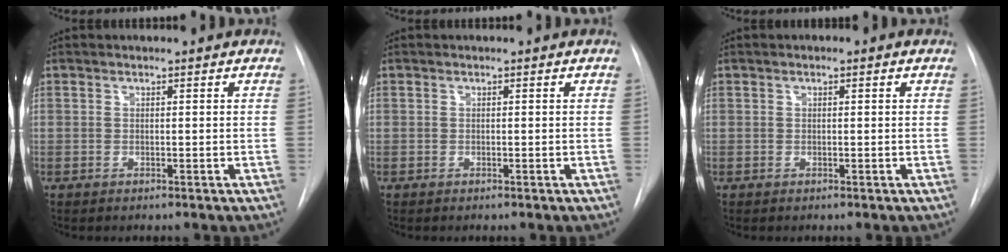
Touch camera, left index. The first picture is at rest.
{"total": 0.0}
{"total": 0.8, "force": [0.3, 0.3, 0.7], "torque": [-0.013, 0.001, 0.002]}